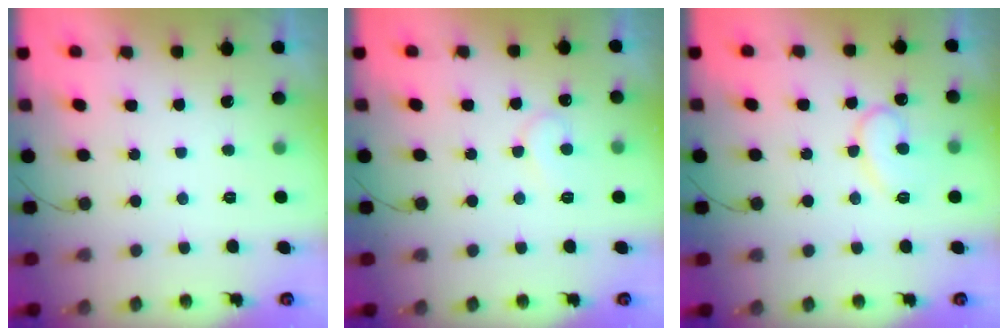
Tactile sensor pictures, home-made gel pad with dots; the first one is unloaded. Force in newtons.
{"total": 7.1, "press": 7.1, "slide": 0.5}
{"total": 11.8, "press": 11.7, "slide": 1.1}